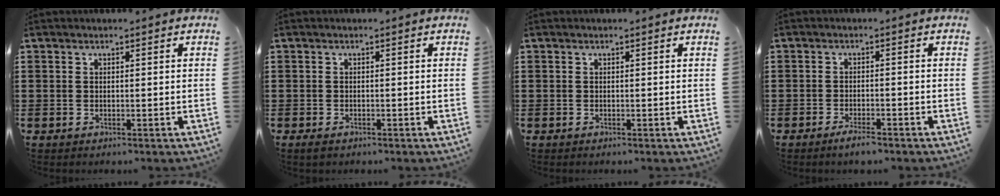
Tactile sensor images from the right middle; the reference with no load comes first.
{"total": 0.7, "force": [-0.5, 0.2, 0.4], "torque": [-0.011, -0.005, -0.009]}
{"total": 0.0}
{"total": 2.3, "force": [-1.7, 0.3, 1.4], "torque": [-0.023, 0.002, -0.031]}